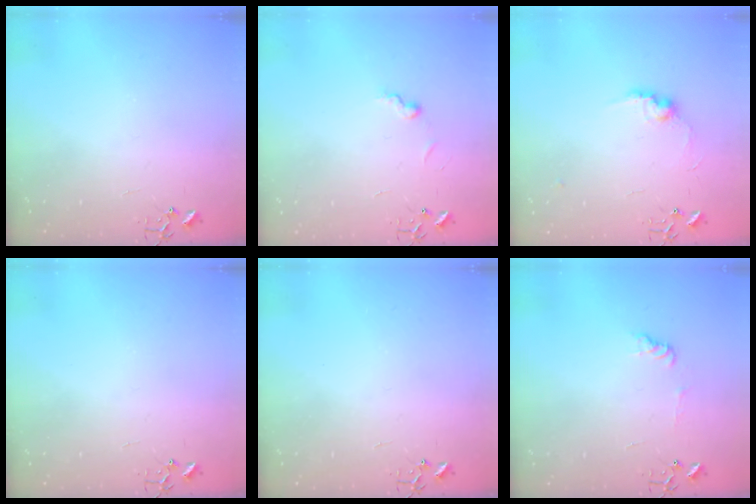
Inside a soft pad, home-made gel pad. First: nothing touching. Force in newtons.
{"total": 6.1, "press": 6.1, "slide": 0.6}
{"total": 8.6, "press": 8.6, "slide": 0.4}
{"total": 0.0}
{"total": 0.0}
{"total": 7.3, "press": 7.3, "slide": 0.8}